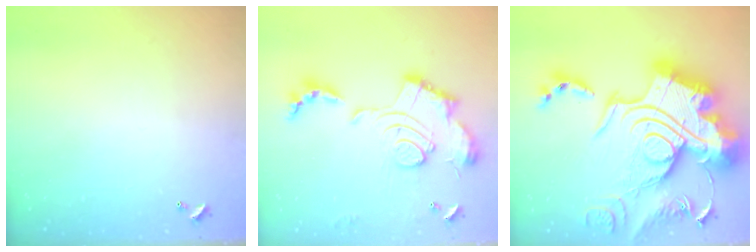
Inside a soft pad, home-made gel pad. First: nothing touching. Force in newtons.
{"total": 2.4, "press": 1.9, "slide": 1.5}
{"total": 0.7, "press": 0.7, "slide": 0.1}